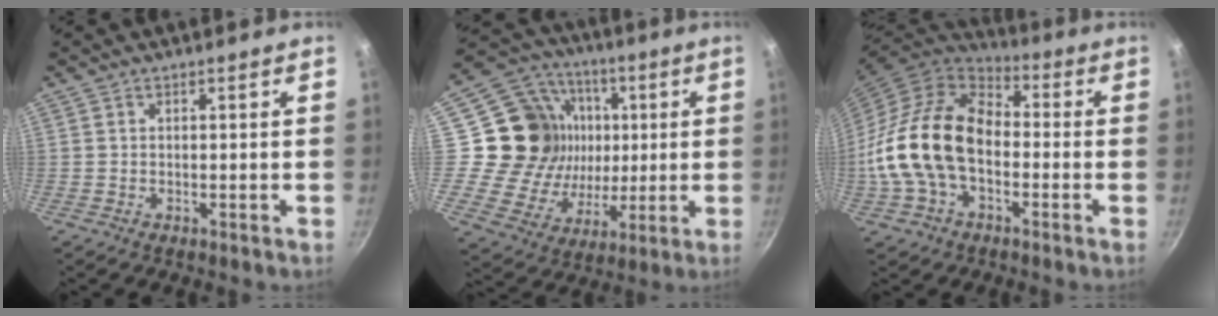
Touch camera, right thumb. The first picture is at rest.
{"total": 21.0, "force": [2.8, 18.0, 10.4], "torque": [-0.164, 0.014, 0.056]}
{"total": 19.8, "force": [-2.5, 13.0, 14.7], "torque": [-0.258, 0.037, -0.059]}